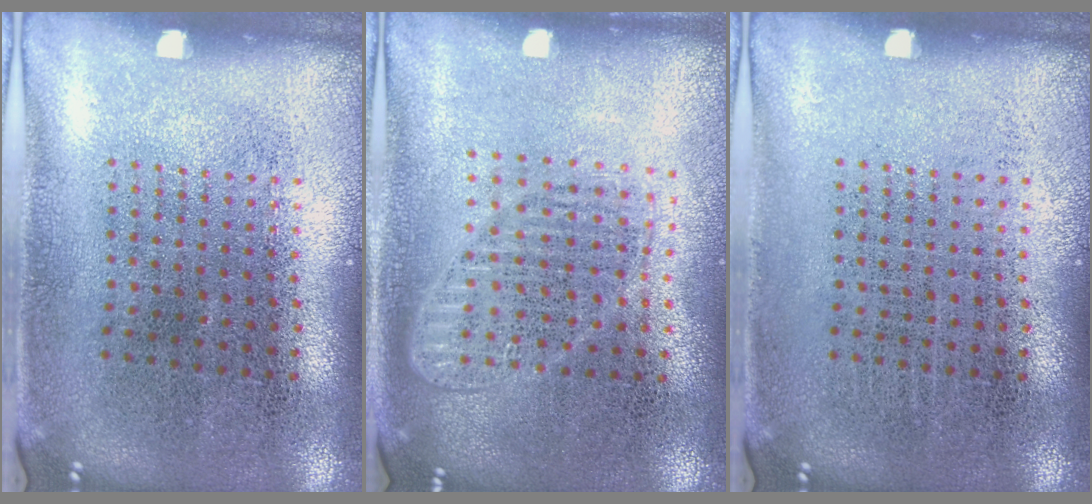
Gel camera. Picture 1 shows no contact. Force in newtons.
{"total": 1.5, "press": 1.3, "slide": 0.7}
{"total": 0.0}